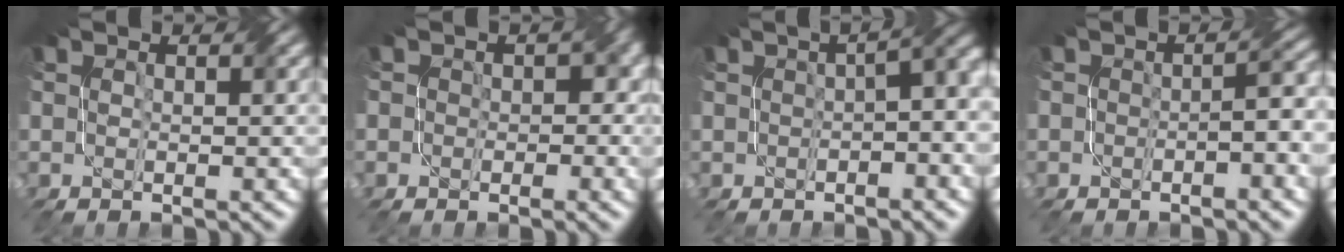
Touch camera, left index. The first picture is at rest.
{"total": 3.4, "force": [-0.4, 2.8, 1.9], "torque": [0.001, 0.005, -0.004]}
{"total": 7.4, "force": [0.1, 3.3, 6.7], "torque": [-0.029, 0.027, -0.011]}
{"total": 2.2, "force": [-1.2, 0.6, 1.8], "torque": [-0.024, 0.013, -0.017]}